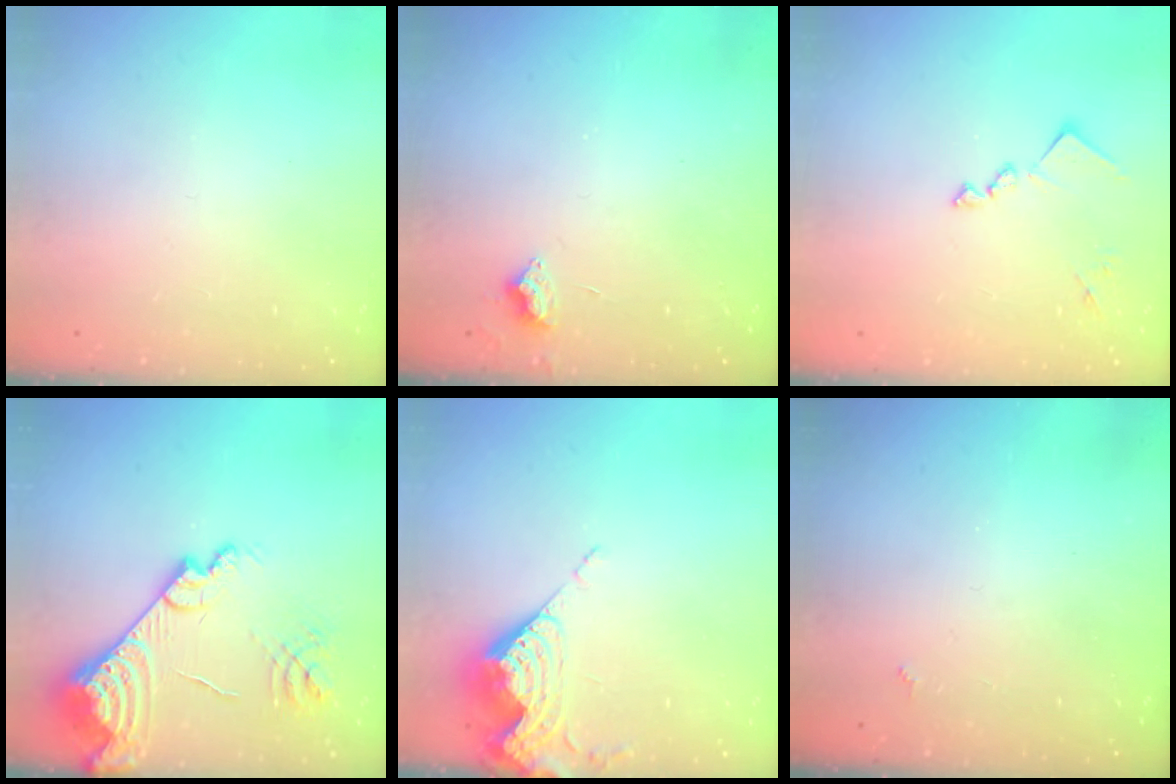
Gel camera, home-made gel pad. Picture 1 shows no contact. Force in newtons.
{"total": 7.2, "press": 7.2, "slide": 0.9}
{"total": 10.9, "press": 10.9, "slide": 0.5}
{"total": 18.8, "press": 18.6, "slide": 2.1}
{"total": 8.6, "press": 8.5, "slide": 0.9}
{"total": 1.4, "press": 1.3, "slide": 0.4}